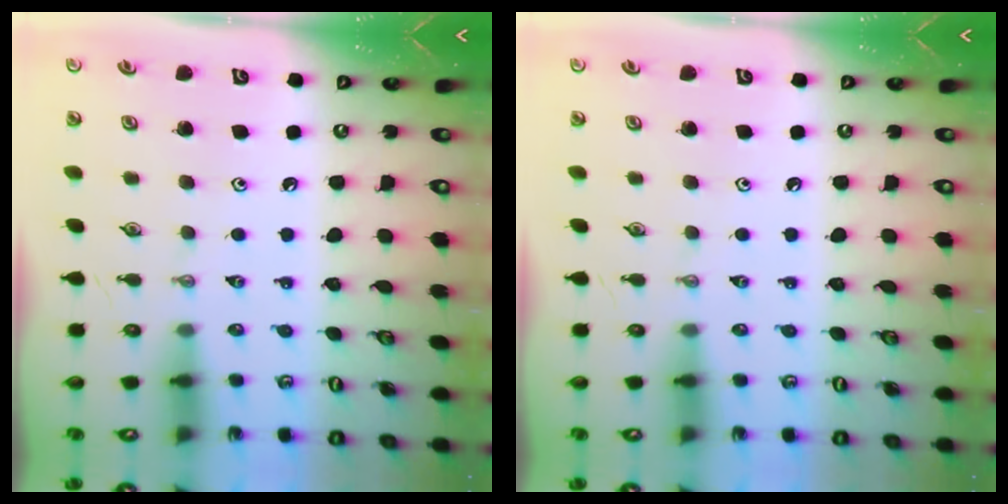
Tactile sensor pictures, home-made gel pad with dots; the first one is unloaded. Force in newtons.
{"total": 0.0}